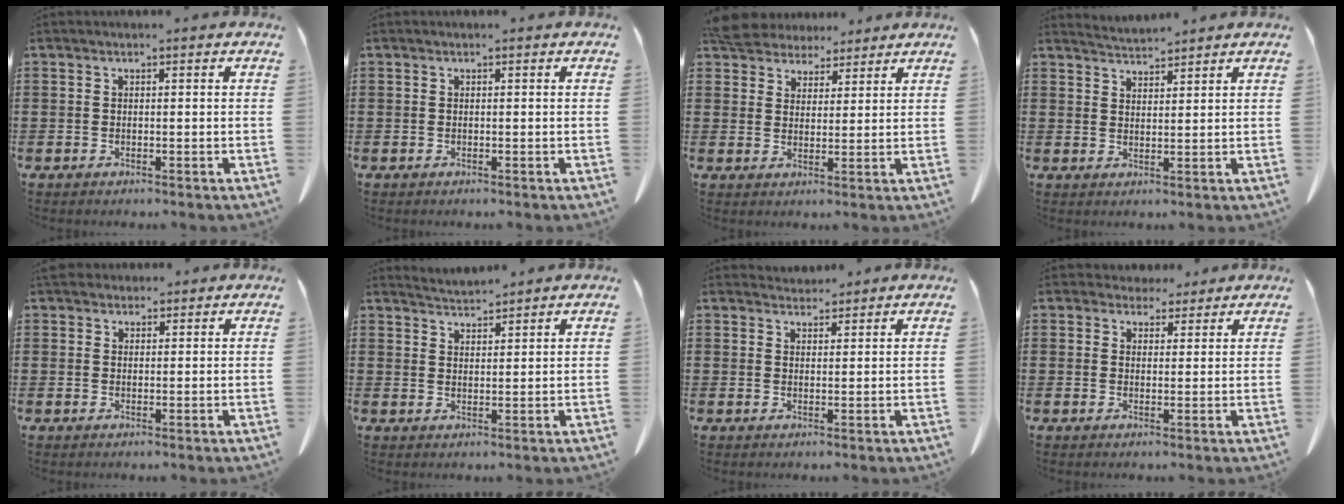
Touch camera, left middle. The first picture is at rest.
{"total": 0.0}
{"total": 5.6, "force": [5.2, 2.0, 0.7], "torque": [-0.037, -0.010, 0.101]}
{"total": 2.9, "force": [2.8, -0.2, 0.0], "torque": [-0.009, -0.012, 0.053]}
{"total": 2.8, "force": [2.4, 1.2, 0.6], "torque": [-0.020, 0.001, 0.047]}
{"total": 3.0, "force": [3.0, -0.2, 0.0], "torque": [-0.010, -0.012, 0.055]}
{"total": 2.5, "force": [2.5, 0.4, -0.1], "torque": [-0.004, -0.006, 0.048]}
{"total": 3.5, "force": [3.1, 1.5, 0.5], "torque": [-0.011, -0.003, 0.058]}